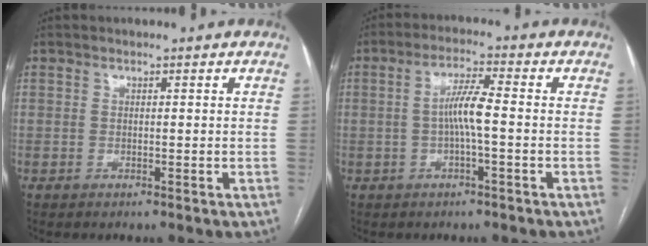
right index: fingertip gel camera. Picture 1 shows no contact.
{"total": 5.3, "force": [-0.6, 0.4, 5.2], "torque": [-0.102, 0.013, -0.011]}